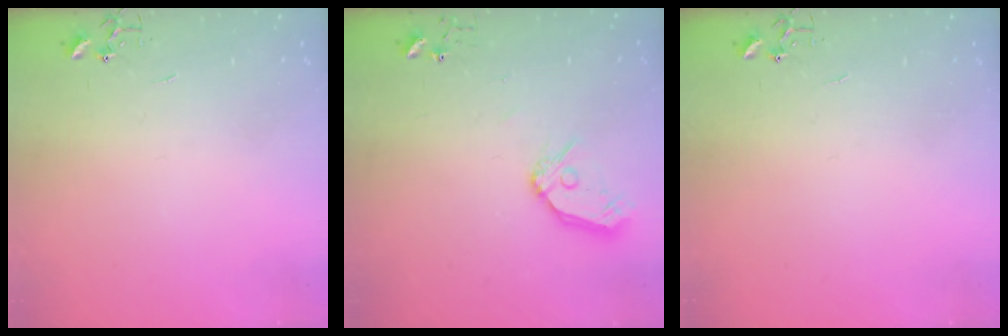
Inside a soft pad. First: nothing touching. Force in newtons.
{"total": 9.9, "press": 9.8, "slide": 1.3}
{"total": 0.0}